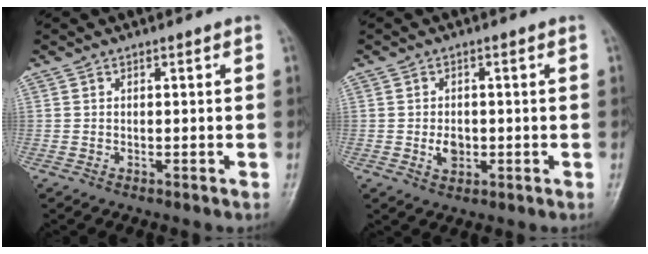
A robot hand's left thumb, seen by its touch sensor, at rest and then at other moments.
{"total": 3.5, "force": [-0.6, 2.6, 2.3], "torque": [-0.031, 0.000, -0.007]}